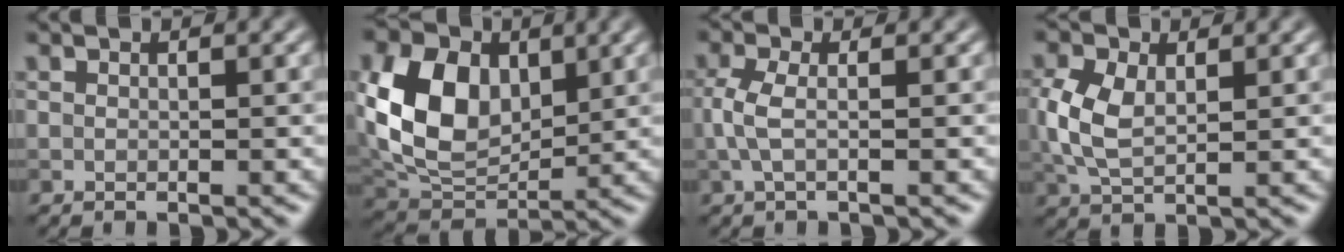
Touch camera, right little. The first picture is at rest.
{"total": 9.4, "force": [1.9, 6.5, 6.6], "torque": [-0.148, -0.002, 0.032]}
{"total": 2.3, "force": [-0.2, 0.7, 2.2], "torque": [-0.052, 0.003, -0.007]}
{"total": 4.3, "force": [0.5, 2.6, 3.4], "torque": [-0.088, 0.003, 0.013]}